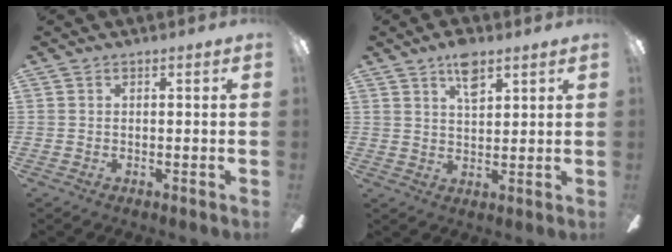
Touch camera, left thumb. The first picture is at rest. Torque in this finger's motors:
{"motor_torque": [0.61, 0.32, 0.42, -0.41, 0.02]}